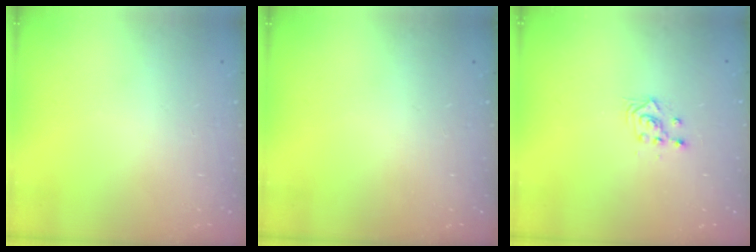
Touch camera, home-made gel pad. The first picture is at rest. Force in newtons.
{"total": 0.0}
{"total": 2.3, "press": 2.3, "slide": 0.2}